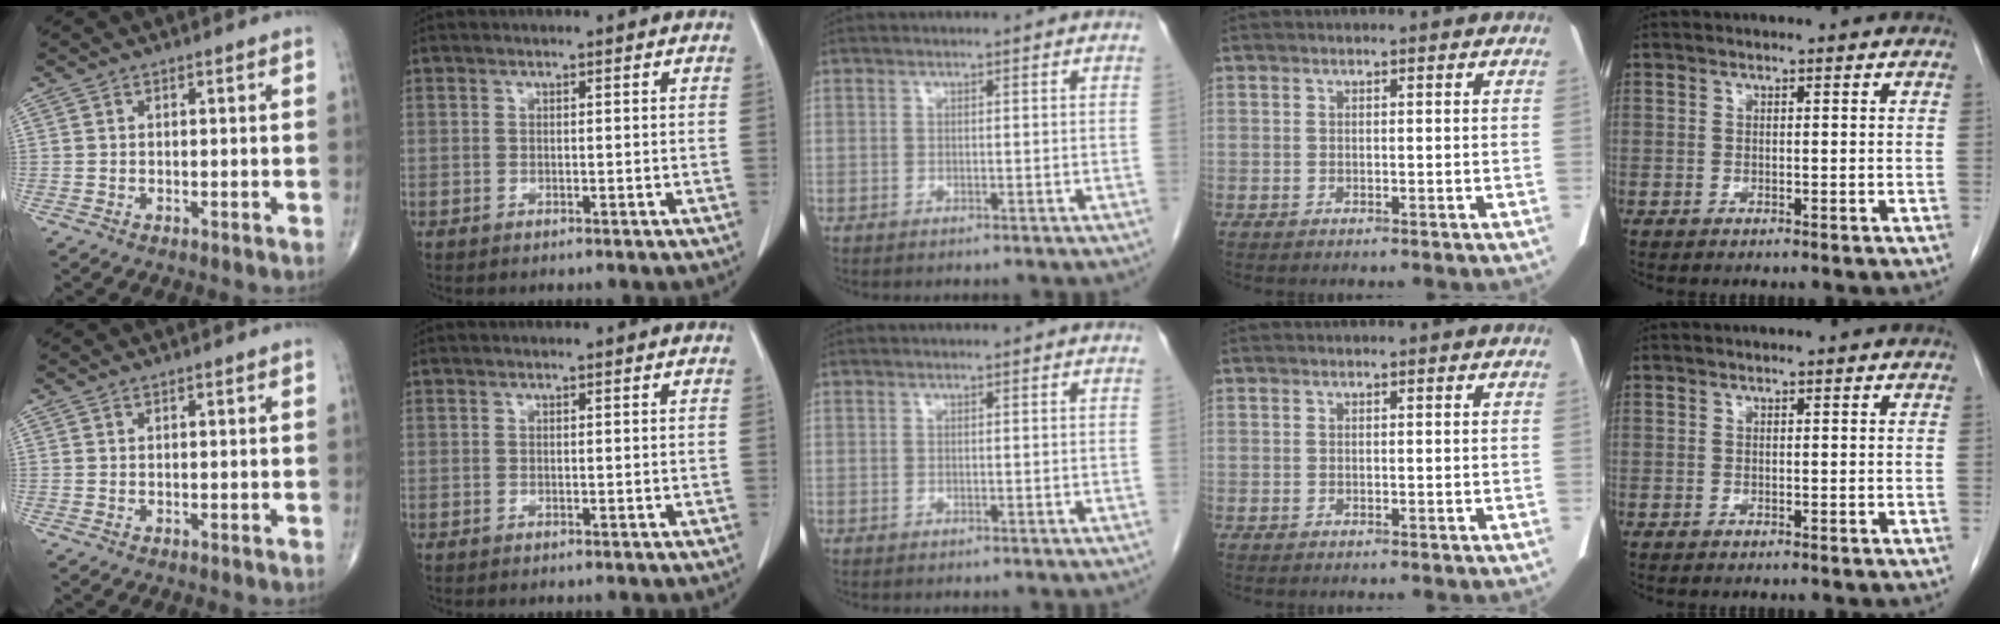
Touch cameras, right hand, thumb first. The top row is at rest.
{}